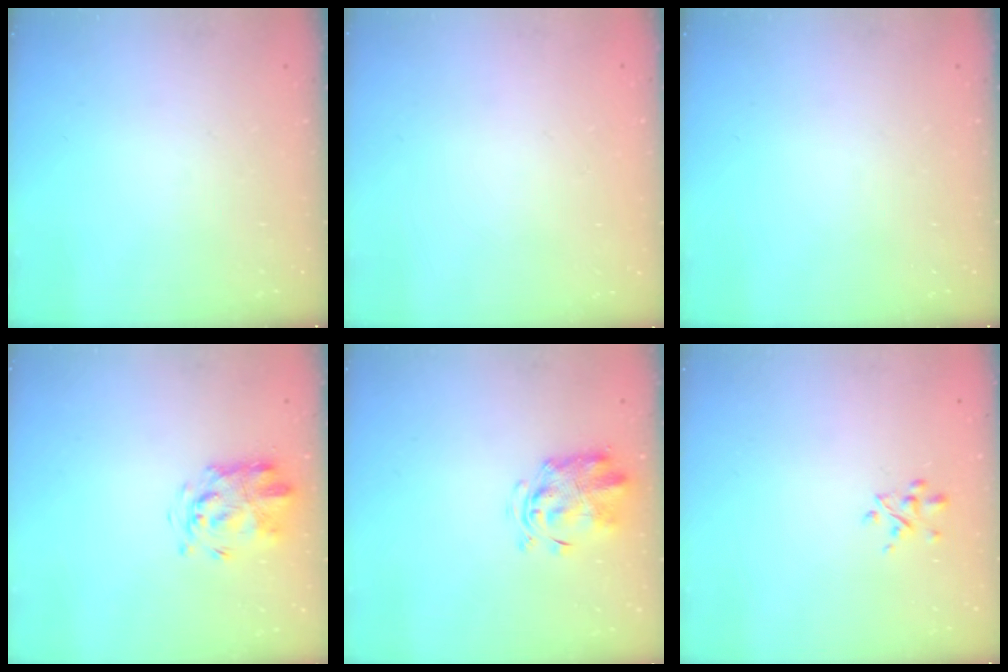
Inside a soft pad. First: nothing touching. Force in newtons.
{"total": 1.9, "press": 1.9, "slide": 0.2}
{"total": 0.0}
{"total": 3.4, "press": 3.2, "slide": 1.2}
{"total": 2.9, "press": 2.9, "slide": 0.7}
{"total": 3.0, "press": 2.8, "slide": 1.1}